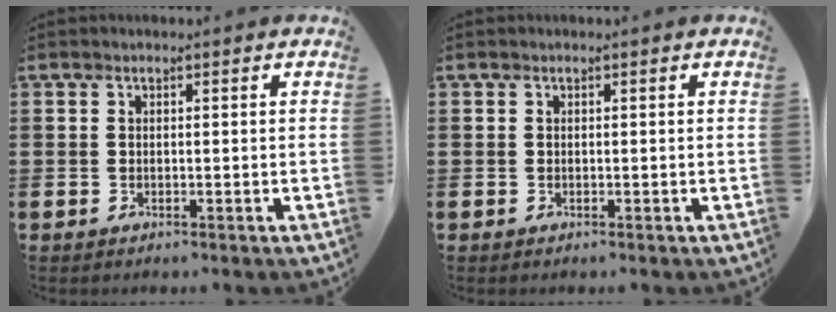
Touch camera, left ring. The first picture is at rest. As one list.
[{"total": 0.0}]